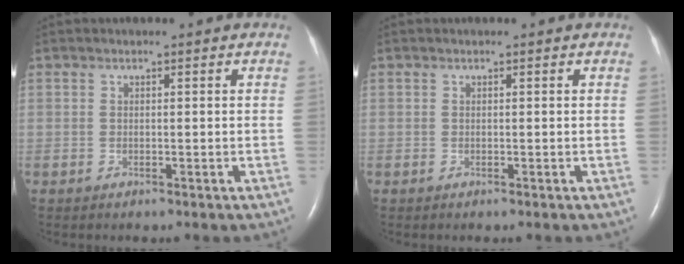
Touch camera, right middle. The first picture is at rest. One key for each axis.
{"total": 0.0}